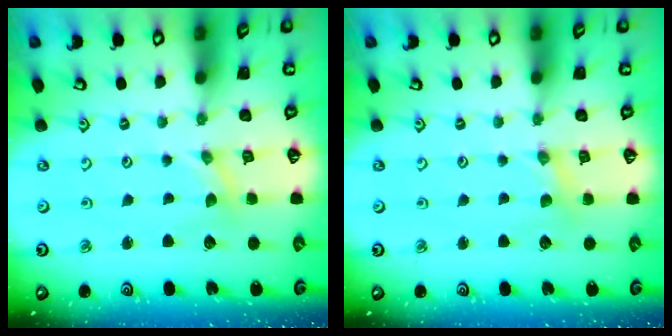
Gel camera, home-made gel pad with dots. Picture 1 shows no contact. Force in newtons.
{"total": 0.8, "press": 0.8, "slide": 0.2}